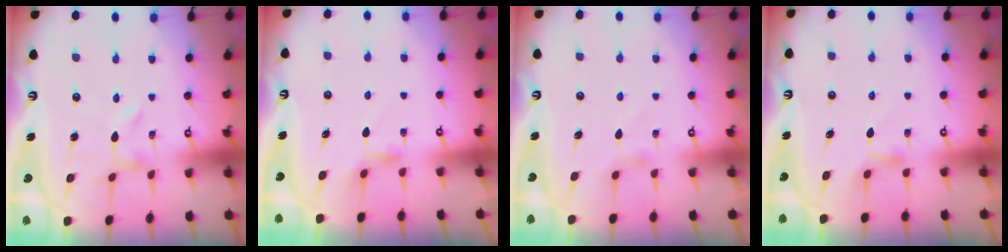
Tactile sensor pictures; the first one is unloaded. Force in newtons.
{"total": 2.3, "press": 2.2, "slide": 0.4}
{"total": 1.8, "press": 1.8, "slide": 0.4}
{"total": 3.8, "press": 3.7, "slide": 0.6}